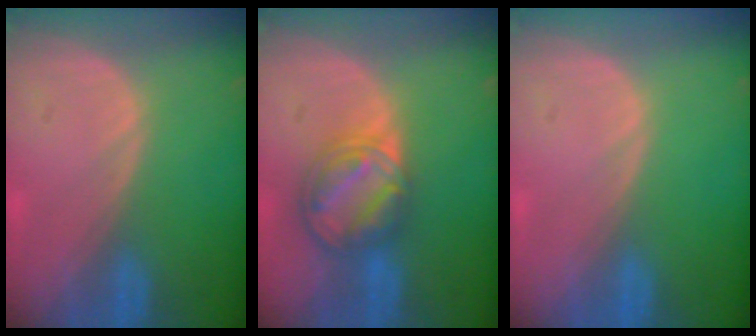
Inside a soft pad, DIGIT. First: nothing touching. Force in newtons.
{"total": 8.1, "press": 6.9, "slide": 4.2}
{"total": 0.0}